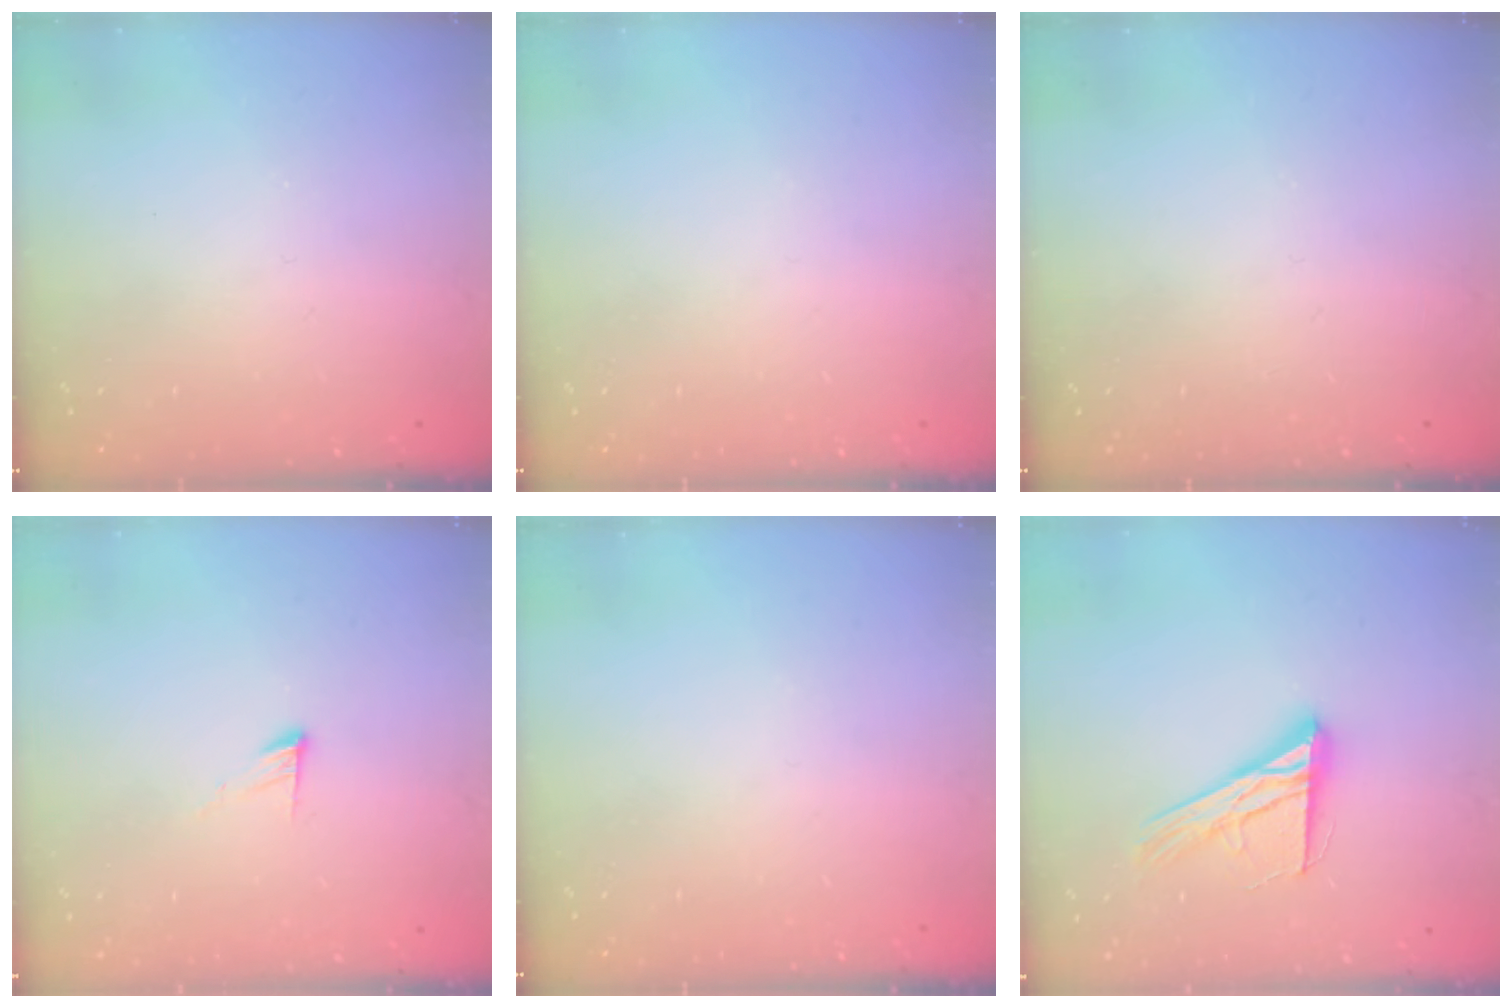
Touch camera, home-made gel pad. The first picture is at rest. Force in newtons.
{"total": 0.0}
{"total": 0.0}
{"total": 4.5, "press": 4.5, "slide": 0.4}
{"total": 0.0}
{"total": 14.0, "press": 14.0, "slide": 1.0}